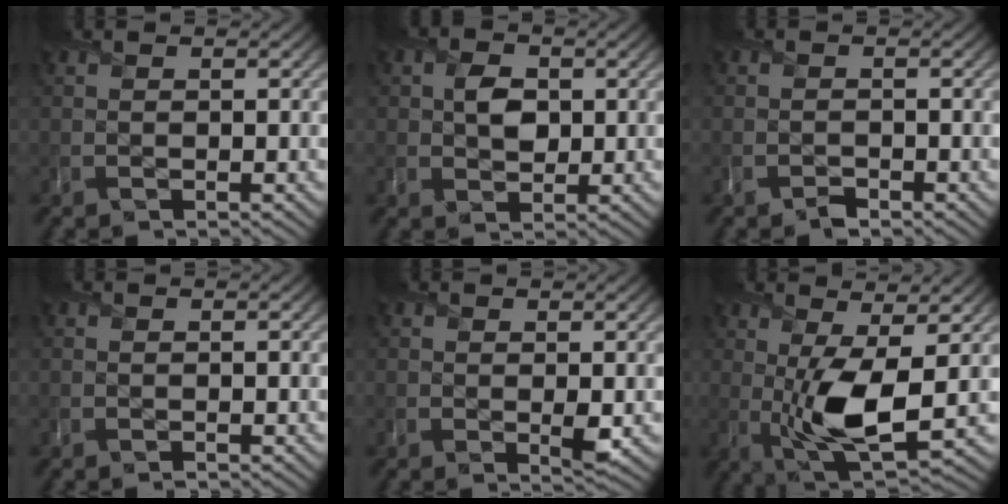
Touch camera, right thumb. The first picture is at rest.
{"total": 3.6, "force": [0.5, 2.8, 2.2], "torque": [-0.047, -0.004, 0.002]}
{"total": 1.4, "force": [-1.0, 0.8, 0.5], "torque": [-0.009, -0.004, -0.024]}
{"total": 0.5, "force": [-0.3, 0.3, 0.2], "torque": [-0.004, -0.006, -0.008]}
{"total": 1.6, "force": [0.1, 0.8, 1.4], "torque": [-0.024, -0.011, 0.001]}
{"total": 8.6, "force": [0.0, 3.4, 8.0], "torque": [-0.164, -0.009, 0.002]}